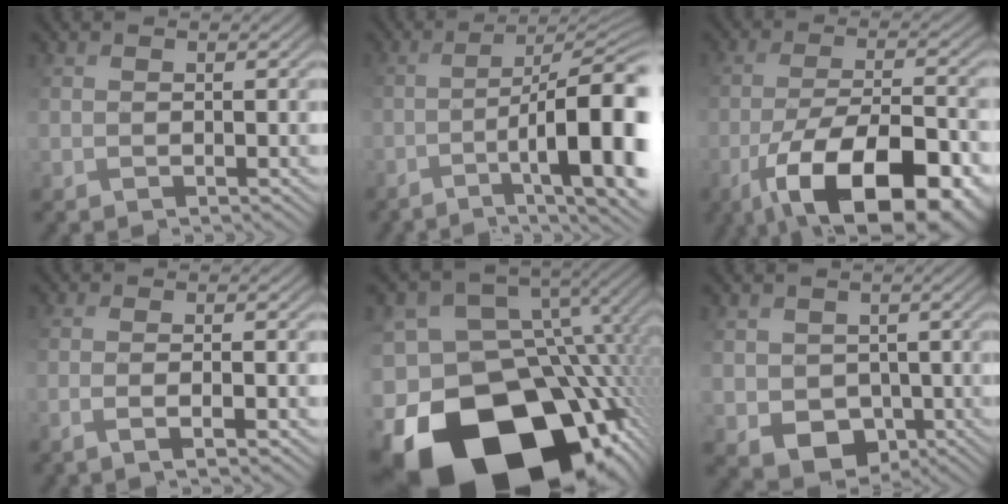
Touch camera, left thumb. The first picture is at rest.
{"total": 15.1, "force": [-5.3, 3.7, 13.6], "torque": [-0.157, 0.006, -0.068]}
{"total": 17.3, "force": [-9.3, 6.7, 13.0], "torque": [-0.212, -0.025, -0.137]}
{"total": 3.4, "force": [-1.4, 0.4, 3.1], "torque": [-0.044, 0.007, -0.034]}
{"total": 21.7, "force": [-10.3, 13.6, 13.3], "torque": [-0.287, -0.044, -0.145]}
{"total": 5.4, "force": [-0.5, 4.8, 2.5], "torque": [-0.062, -0.025, -0.008]}